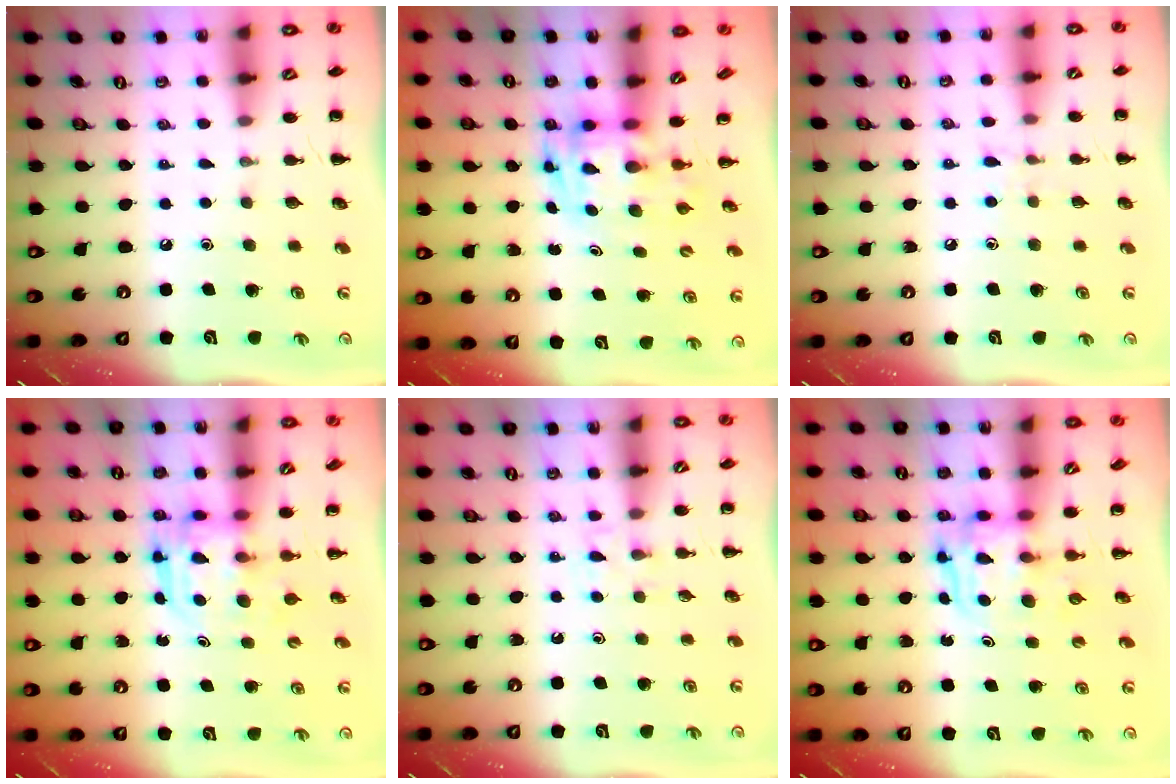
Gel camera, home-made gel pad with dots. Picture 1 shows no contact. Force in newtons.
{"total": 3.4, "press": 3.3, "slide": 0.6}
{"total": 5.7, "press": 5.3, "slide": 2.2}
{"total": 3.3, "press": 3.3, "slide": 0.2}
{"total": 2.9, "press": 2.7, "slide": 1.2}
{"total": 3.5, "press": 3.5, "slide": 0.3}